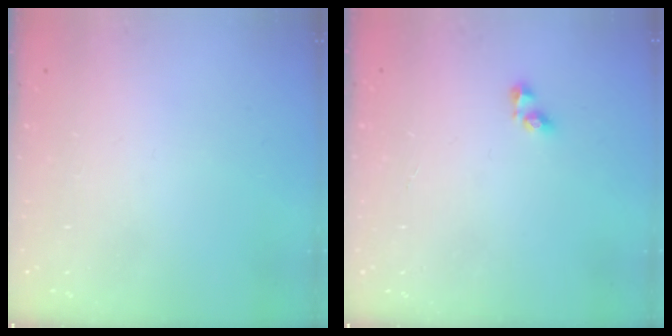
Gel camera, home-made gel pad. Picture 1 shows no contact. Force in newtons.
{"total": 2.6, "press": 2.6, "slide": 0.2}